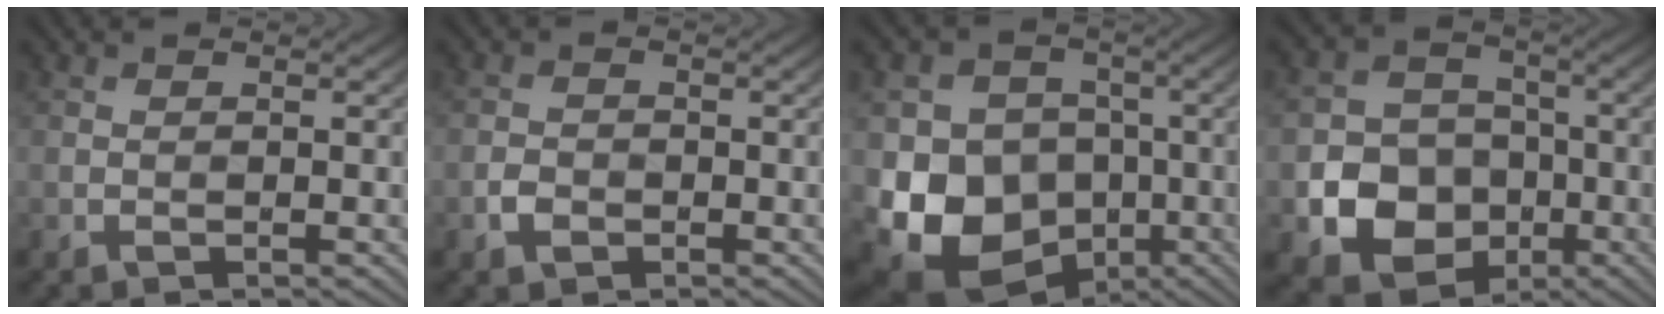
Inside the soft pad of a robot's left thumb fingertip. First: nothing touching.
{"total": 1.6, "force": [-0.8, 1.2, 0.7], "torque": [-0.022, -0.005, -0.017]}
{"total": 16.1, "force": [-4.2, 14.0, 6.6], "torque": [-0.157, -0.041, -0.072]}
{"total": 10.2, "force": [-2.4, 9.1, 4.0], "torque": [-0.098, -0.042, -0.061]}